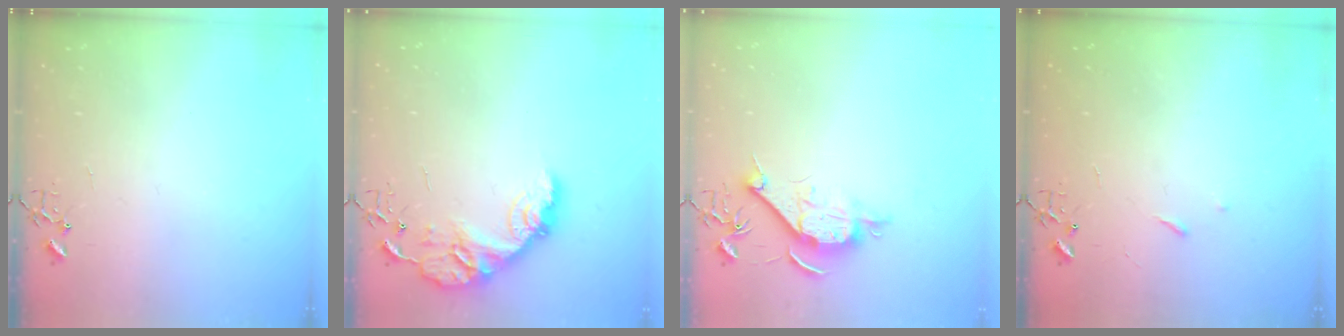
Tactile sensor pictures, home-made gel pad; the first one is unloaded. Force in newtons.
{"total": 14.5, "press": 14.5, "slide": 1.0}
{"total": 9.5, "press": 9.5, "slide": 0.9}
{"total": 2.9, "press": 2.8, "slide": 0.5}